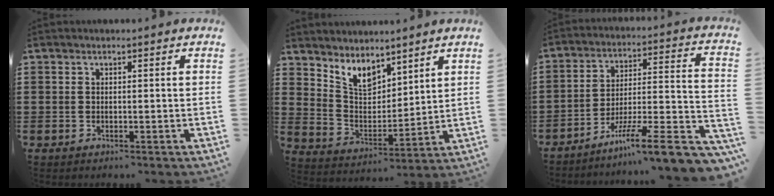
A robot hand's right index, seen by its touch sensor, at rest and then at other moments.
{"total": 7.0, "force": [5.8, 3.1, 2.4], "torque": [-0.072, -0.019, 0.110]}
{"total": 10.4, "force": [-7.7, 0.8, 7.0], "torque": [-0.098, 0.008, -0.141]}